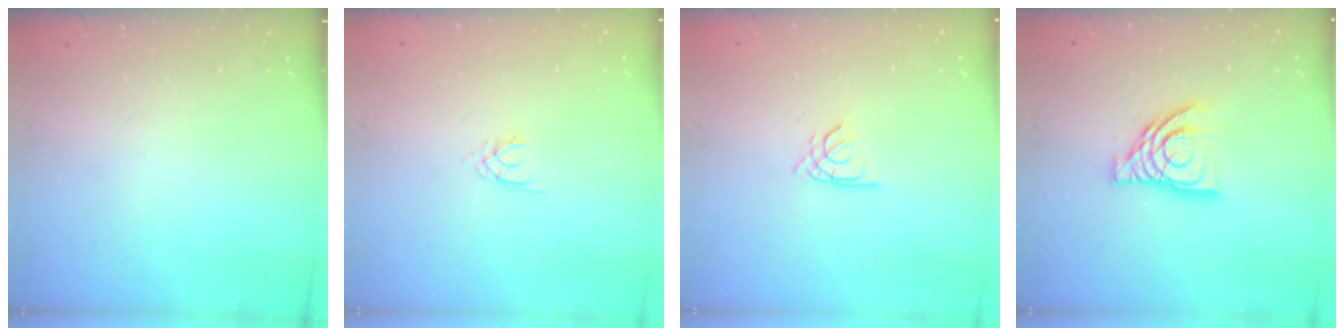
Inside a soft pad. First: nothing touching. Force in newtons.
{"total": 1.3, "press": 1.2, "slide": 0.3}
{"total": 1.6, "press": 1.6, "slide": 0.2}
{"total": 12.5, "press": 12.4, "slide": 1.5}